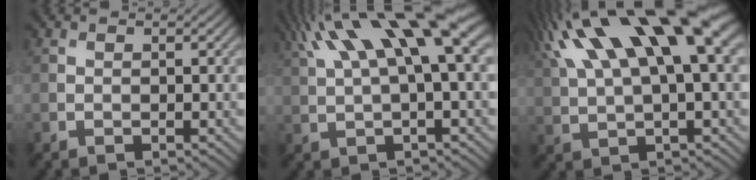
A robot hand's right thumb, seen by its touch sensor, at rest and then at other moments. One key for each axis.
{"total": 14.3, "fx": 6.2, "fy": 3.5, "fz": 12.4, "tx": -0.243, "ty": 0.025, "tz": 0.117}
{"total": 17.7, "fx": 8.4, "fy": 6.0, "fz": 14.4, "tx": -0.305, "ty": 0.043, "tz": 0.150}